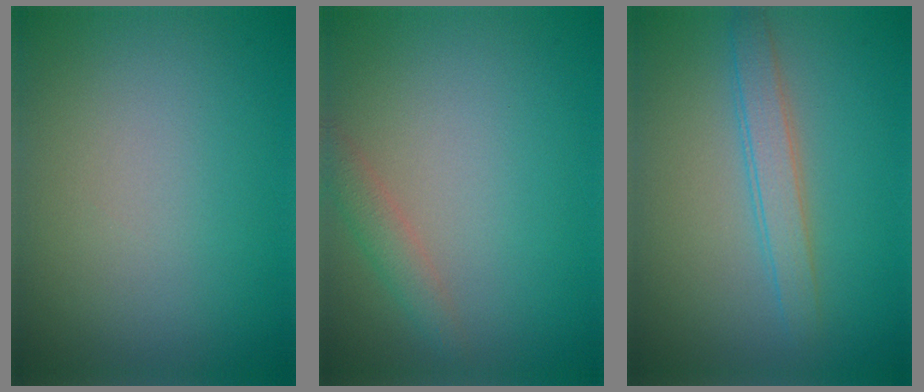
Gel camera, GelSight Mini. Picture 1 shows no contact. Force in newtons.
{"total": 1.8, "press": 1.8, "slide": 0.1}
{"total": 2.5, "press": 2.5, "slide": 0.0}